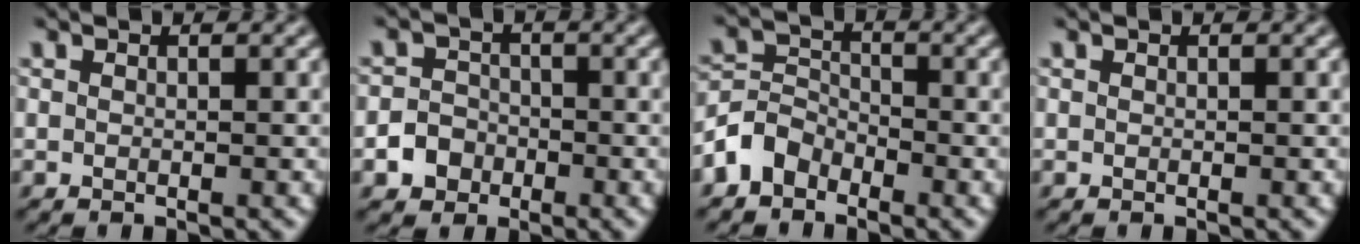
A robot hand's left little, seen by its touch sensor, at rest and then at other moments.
{"total": 3.2, "force": [-1.6, 2.7, 0.7], "torque": [0.006, -0.002, -0.036]}
{"total": 3.2, "force": [-2.3, 2.0, 0.8], "torque": [-0.020, 0.010, -0.055]}
{"total": 0.0}